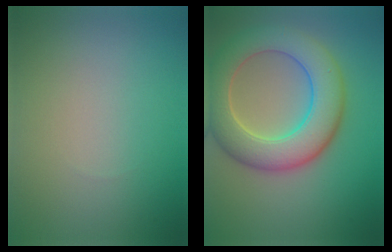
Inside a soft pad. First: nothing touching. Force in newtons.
{"total": 8.9, "press": 8.8, "slide": 0.7}